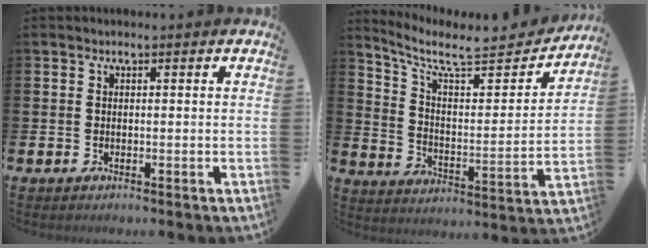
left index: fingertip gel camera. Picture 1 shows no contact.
{"total": 7.7, "force": [6.7, 2.1, 3.2], "torque": [-0.095, -0.056, 0.110]}